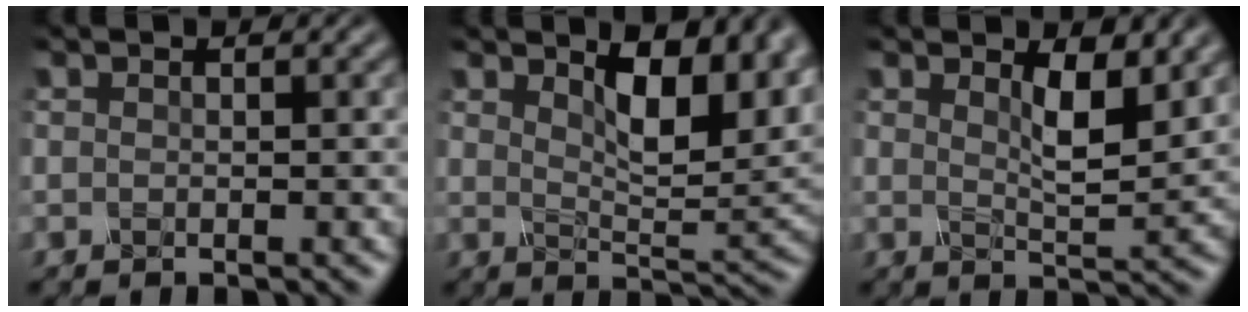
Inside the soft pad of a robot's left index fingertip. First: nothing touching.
{"total": 7.5, "force": [3.4, 3.0, 6.0], "torque": [-0.094, -0.006, 0.055]}
{"total": 3.7, "force": [1.7, 1.1, 3.0], "torque": [-0.053, -0.011, 0.028]}